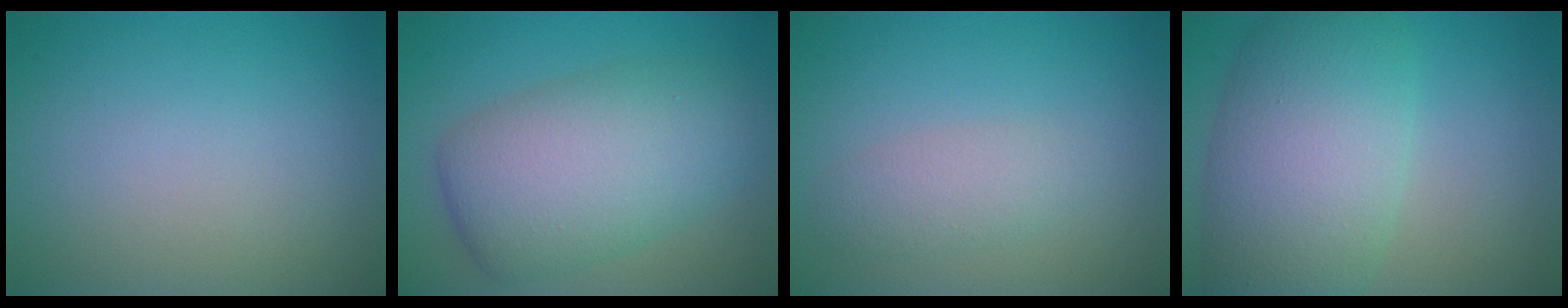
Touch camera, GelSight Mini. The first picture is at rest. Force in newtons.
{"total": 9.0, "press": 9.0, "slide": 0.1}
{"total": 2.3, "press": 2.3, "slide": 0.1}
{"total": 9.9, "press": 9.9, "slide": 0.4}